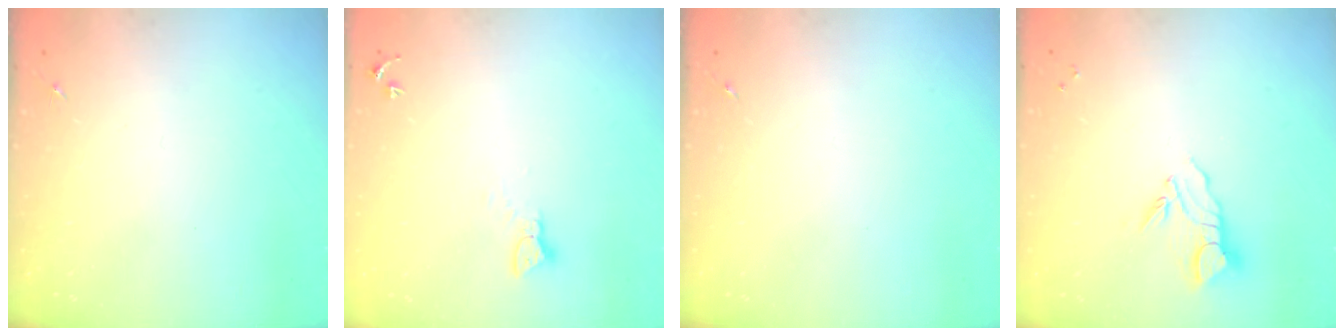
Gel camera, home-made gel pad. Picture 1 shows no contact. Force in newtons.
{"total": 2.3, "press": 2.3, "slide": 0.3}
{"total": 0.0}
{"total": 6.1, "press": 6.1, "slide": 0.5}